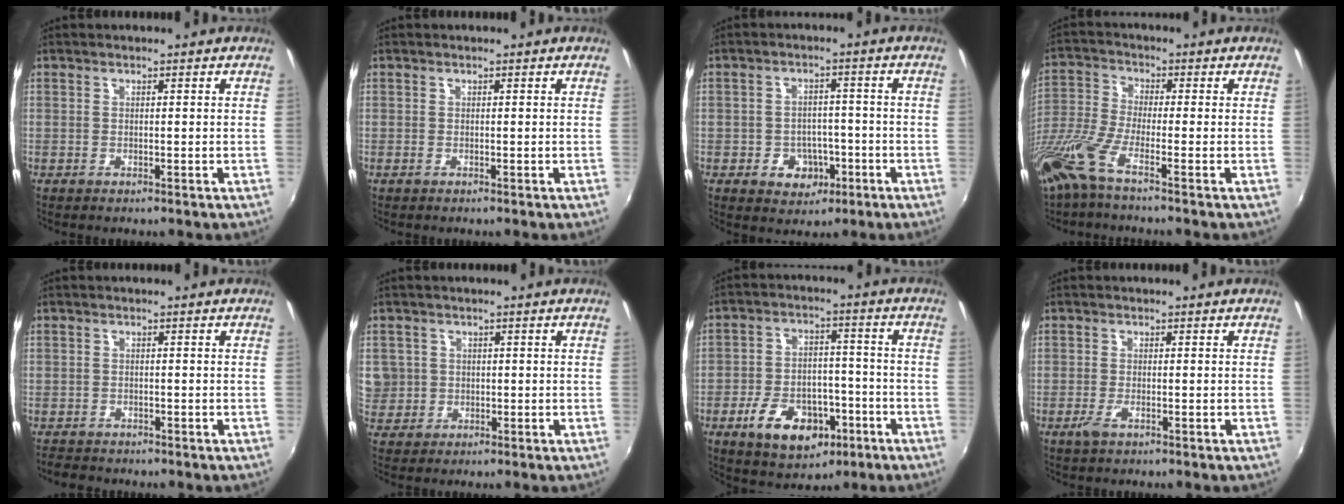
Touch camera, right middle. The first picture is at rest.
{"total": 0.0}
{"total": 6.4, "force": [-2.8, 5.2, 2.4], "torque": [-0.054, 0.010, -0.025]}
{"total": 9.4, "force": [-6.2, 0.8, 7.0], "torque": [-0.158, -0.024, -0.126]}
{"total": 2.8, "force": [-2.4, 1.3, 0.3], "torque": [-0.019, -0.006, -0.047]}
{"total": 7.5, "force": [0.1, 7.3, 1.9], "torque": [-0.063, 0.015, 0.010]}
{"total": 13.5, "force": [-6.7, 8.2, 8.3], "torque": [-0.172, 0.008, -0.095]}
{"total": 2.1, "force": [-1.2, 0.6, 1.6], "torque": [-0.036, -0.006, -0.021]}